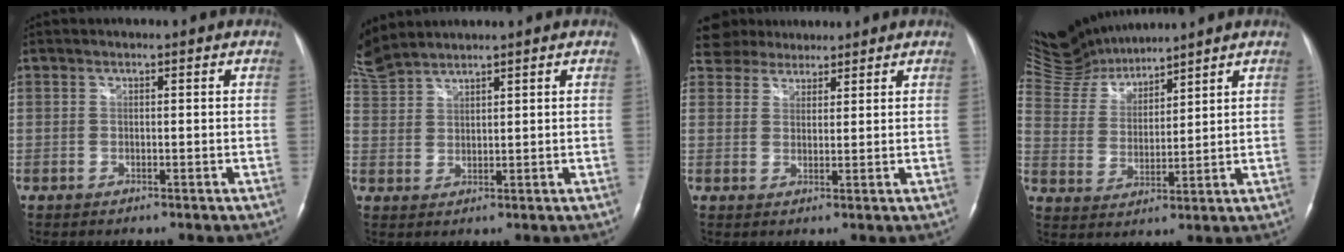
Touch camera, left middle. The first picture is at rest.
{"total": 7.9, "force": [7.5, 1.5, 1.9], "torque": [-0.063, 0.015, 0.162]}
{"total": 5.2, "force": [4.7, 2.0, 0.6], "torque": [-0.014, 0.023, 0.085]}
{"total": 10.2, "force": [10.1, 1.0, 1.1], "torque": [-0.042, 0.008, 0.214]}